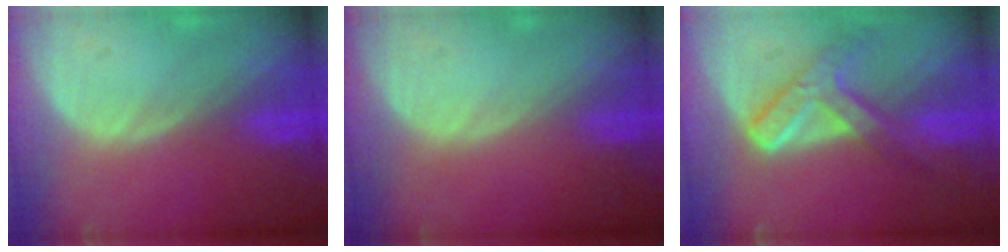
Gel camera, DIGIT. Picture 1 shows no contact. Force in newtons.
{"total": 0.0}
{"total": 7.2, "press": 6.2, "slide": 3.8}